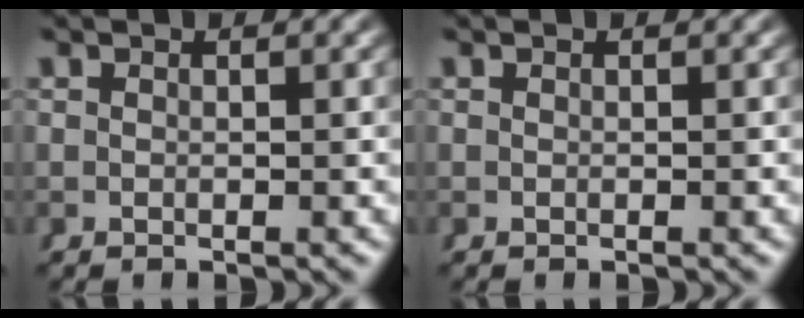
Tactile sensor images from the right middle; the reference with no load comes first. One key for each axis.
{"total": 0.0}